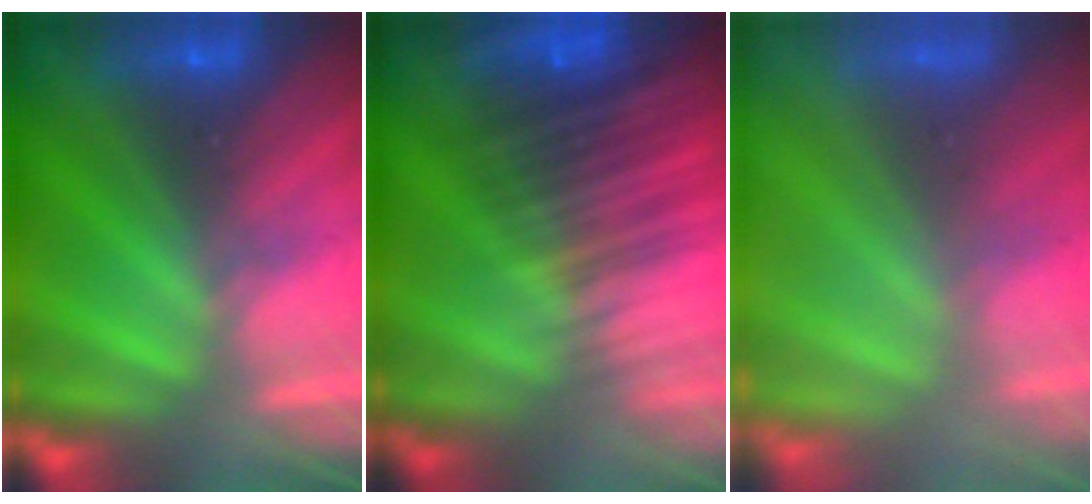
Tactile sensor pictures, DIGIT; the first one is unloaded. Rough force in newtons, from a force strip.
{"total": 5.6}
{"total": 7.8}